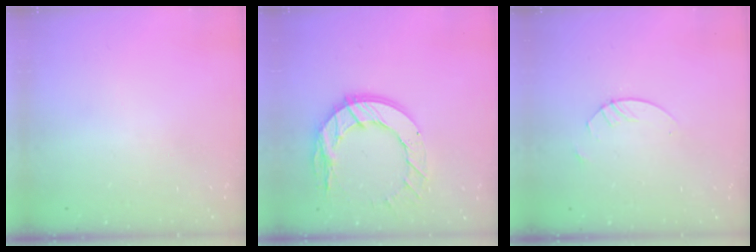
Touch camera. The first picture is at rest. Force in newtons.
{"total": 14.3, "press": 14.2, "slide": 1.4}
{"total": 2.4, "press": 2.4, "slide": 0.1}